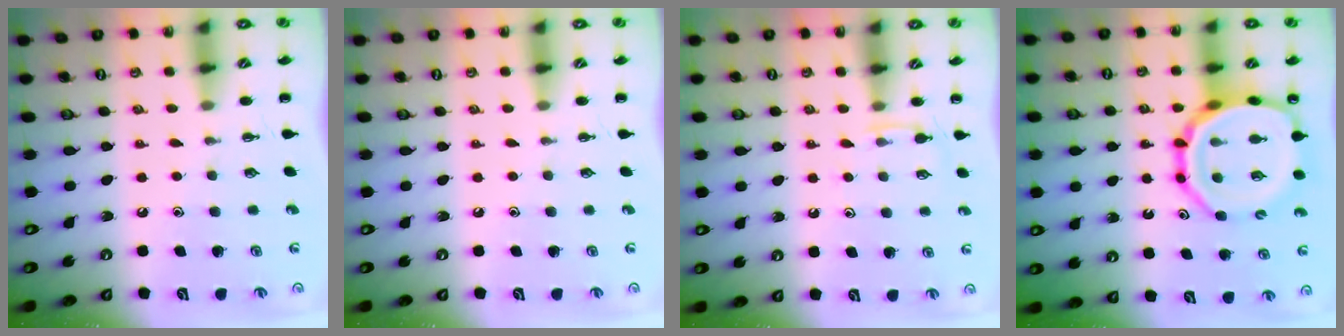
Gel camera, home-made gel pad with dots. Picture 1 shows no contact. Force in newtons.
{"total": 0.0}
{"total": 4.3, "press": 4.1, "slide": 1.4}
{"total": 20.5, "press": 20.2, "slide": 3.3}